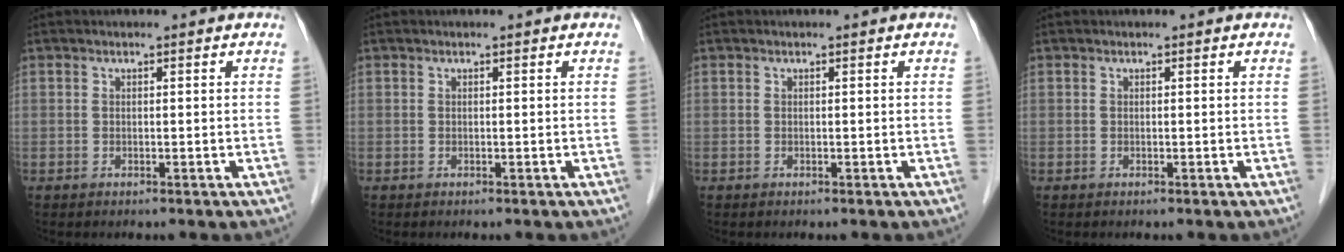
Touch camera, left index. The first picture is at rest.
{"total": 0.0}
{"total": 0.0}
{"total": 0.0}